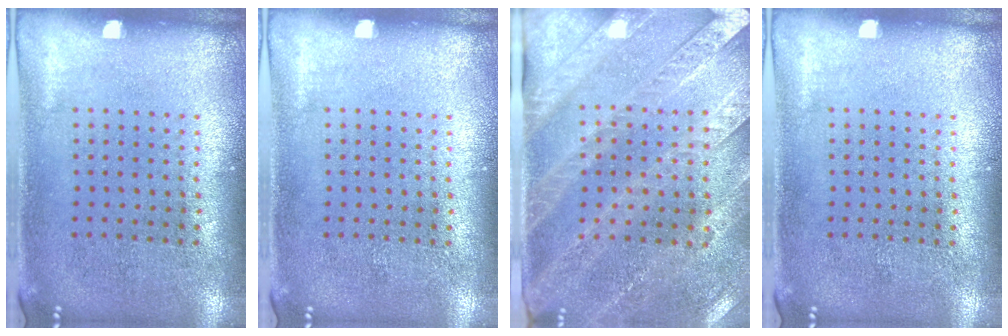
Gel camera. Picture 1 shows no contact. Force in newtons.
{"total": 0.0}
{"total": 2.8, "press": 2.6, "slide": 1.0}
{"total": 0.0}